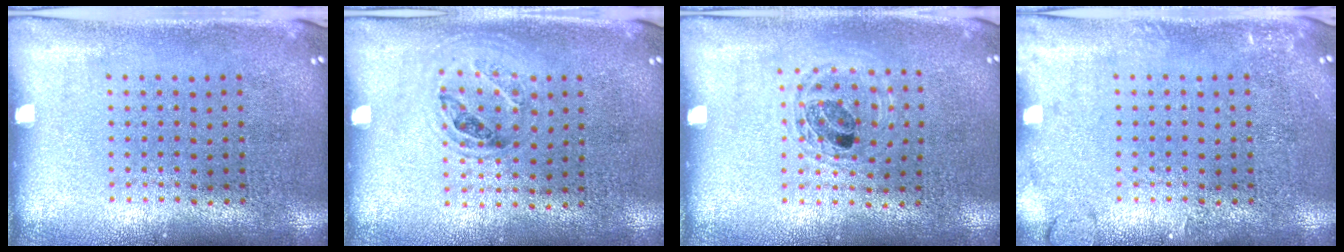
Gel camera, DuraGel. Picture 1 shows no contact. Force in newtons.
{"total": 1.0, "press": 0.9, "slide": 0.5}
{"total": 1.0, "press": 0.9, "slide": 0.2}
{"total": 1.7, "press": 1.7, "slide": 0.3}